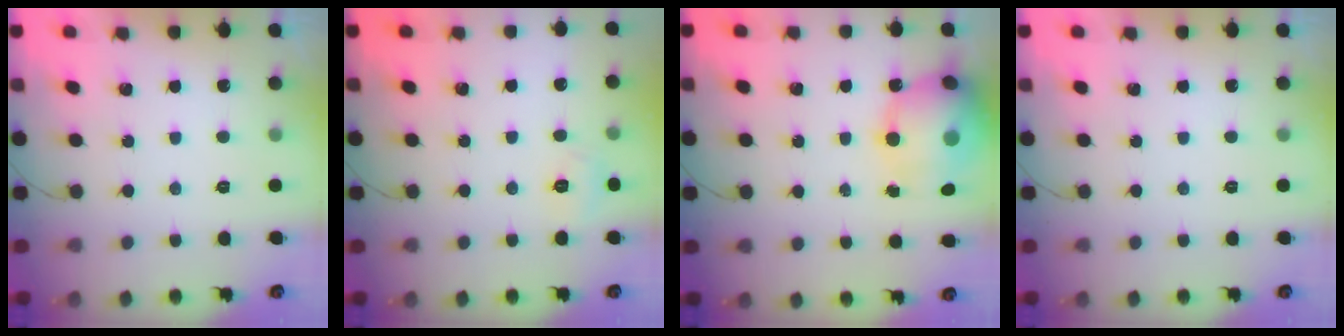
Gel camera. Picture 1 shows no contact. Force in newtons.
{"total": 3.9, "press": 3.7, "slide": 1.1}
{"total": 16.7, "press": 16.5, "slide": 2.8}
{"total": 0.0}